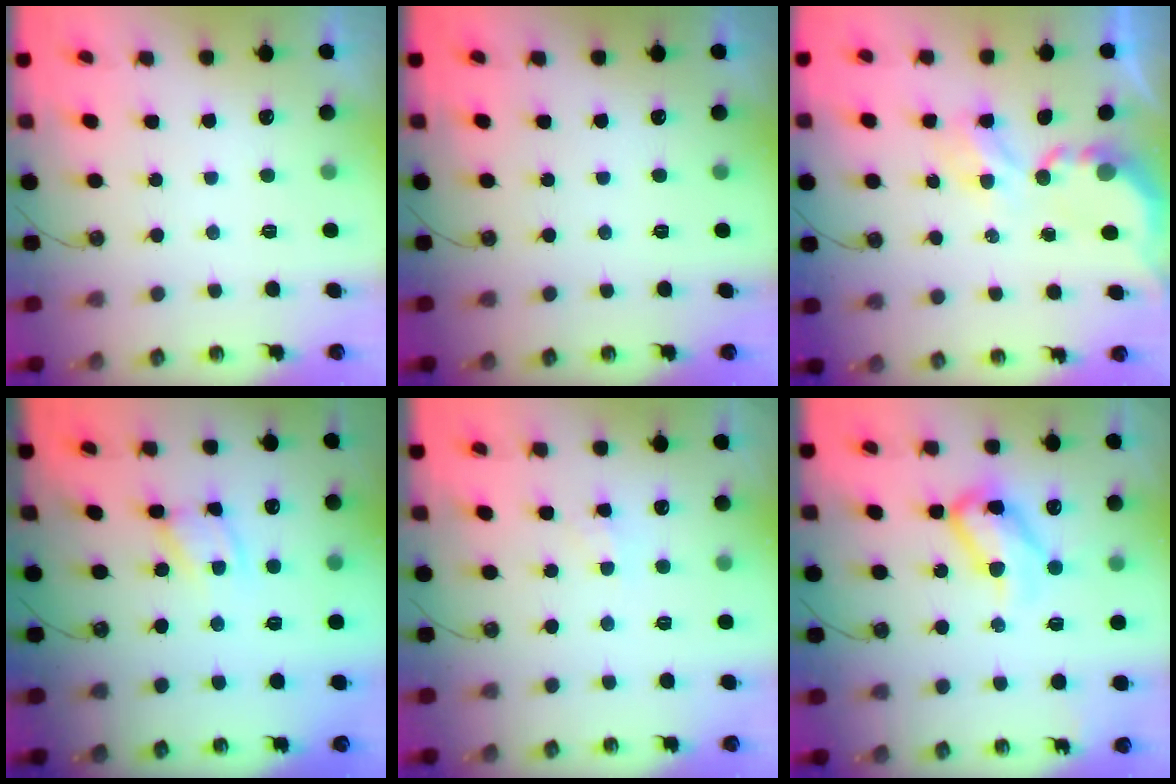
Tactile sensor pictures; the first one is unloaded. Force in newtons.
{"total": 0.0}
{"total": 4.6, "press": 4.6, "slide": 0.4}
{"total": 4.9, "press": 4.9, "slide": 0.3}
{"total": 2.0, "press": 2.0, "slide": 0.3}
{"total": 14.7, "press": 14.7, "slide": 1.0}